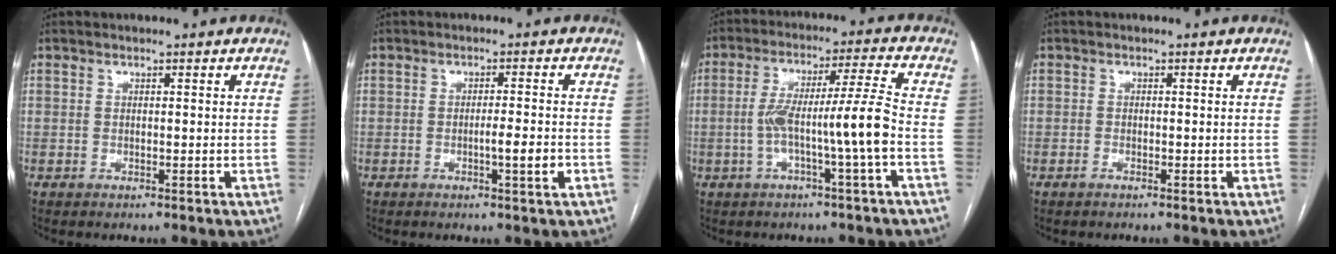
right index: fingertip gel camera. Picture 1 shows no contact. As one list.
[{"total": 3.3, "force": [-1.0, -0.2, 3.1], "torque": [-0.046, -0.003, -0.017]}, {"total": 10.1, "force": [-2.4, -0.9, 9.8], "torque": [-0.182, 0.021, -0.041]}, {"total": 0.6, "force": [-0.5, 0.3, 0.3], "torque": [-0.006, 0.000, -0.008]}]